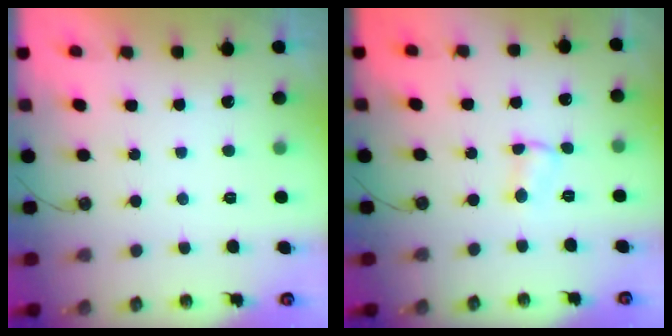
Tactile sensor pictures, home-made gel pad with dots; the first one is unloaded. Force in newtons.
{"total": 2.5, "press": 2.5, "slide": 0.4}